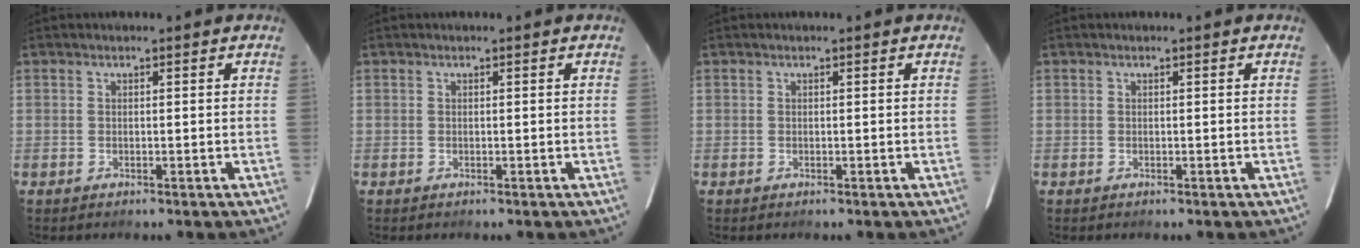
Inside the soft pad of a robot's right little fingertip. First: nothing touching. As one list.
[{"total": 0.0}, {"total": 0.0}, {"total": 0.0}]